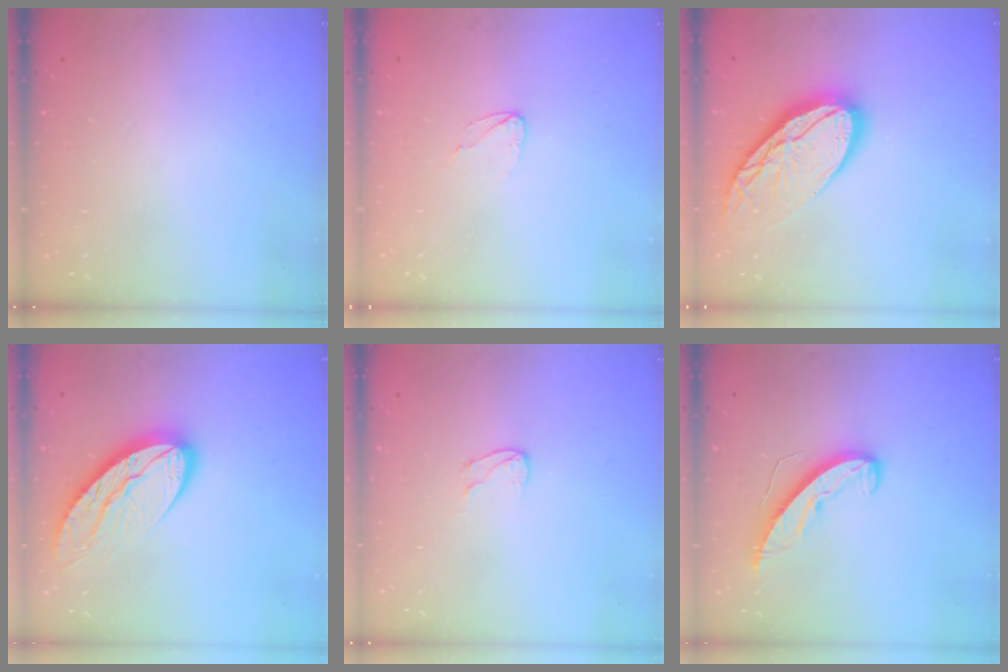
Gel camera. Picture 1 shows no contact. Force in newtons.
{"total": 3.4, "press": 3.4, "slide": 0.3}
{"total": 17.0, "press": 16.9, "slide": 1.4}
{"total": 12.2, "press": 12.1, "slide": 1.1}
{"total": 4.4, "press": 4.3, "slide": 0.5}
{"total": 8.9, "press": 8.9, "slide": 0.4}